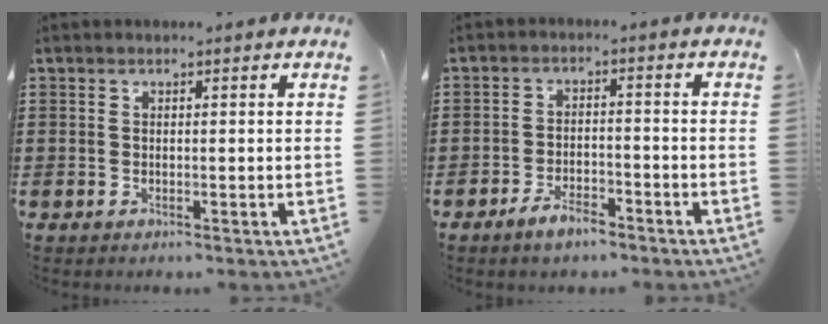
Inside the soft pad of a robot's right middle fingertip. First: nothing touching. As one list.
[{"total": 4.0, "force": [-3.2, 1.4, 1.9], "torque": [-0.037, 0.009, -0.064]}]